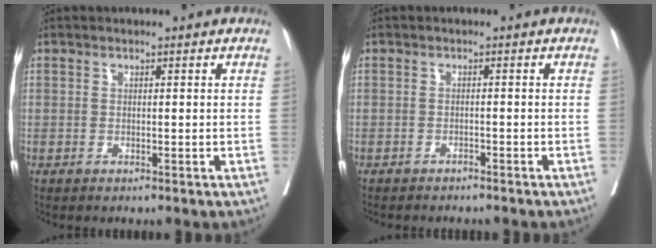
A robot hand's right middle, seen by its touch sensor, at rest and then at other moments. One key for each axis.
{"total": 3.4, "fx": -3.1, "fy": 0.6, "fz": 1.2, "tx": -0.016, "ty": -0.003, "tz": -0.038}